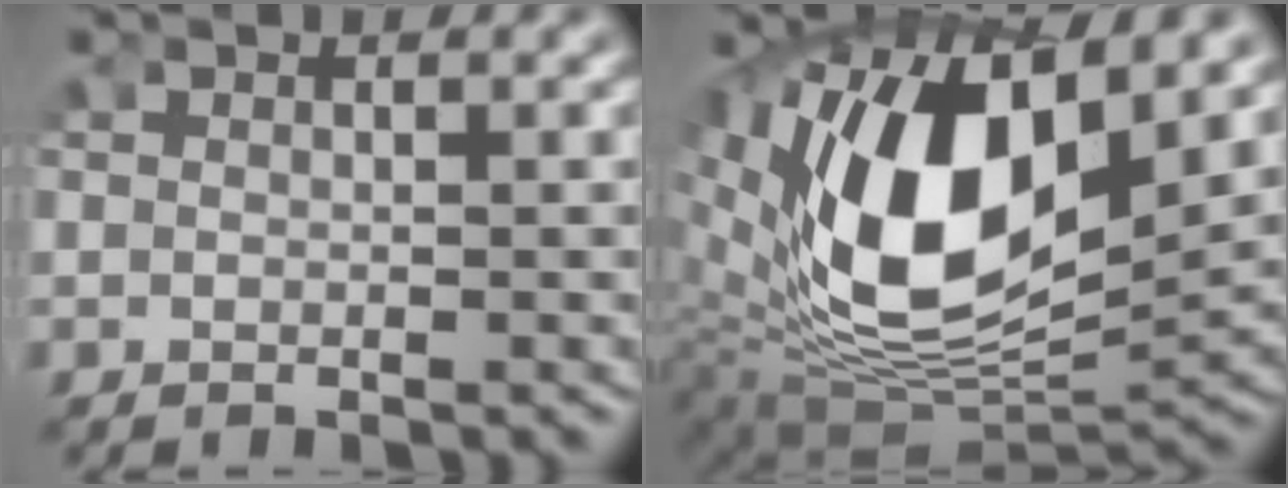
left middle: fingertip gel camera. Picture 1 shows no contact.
{"total": 16.8, "force": [2.0, 9.8, 13.5], "torque": [-0.259, -0.023, 0.046]}